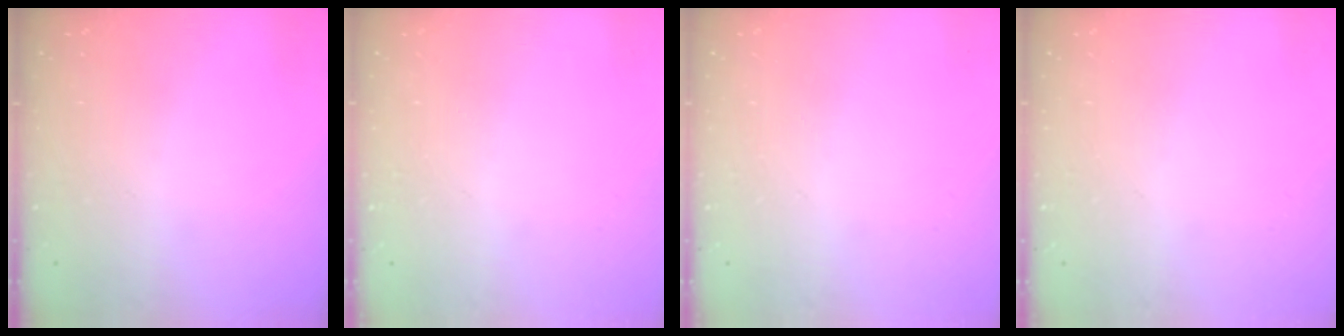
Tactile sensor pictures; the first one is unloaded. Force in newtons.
{"total": 0.0}
{"total": 0.0}
{"total": 0.0}